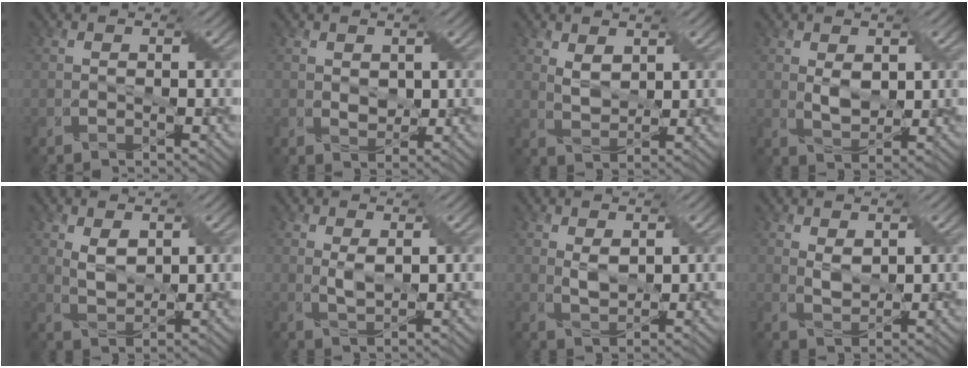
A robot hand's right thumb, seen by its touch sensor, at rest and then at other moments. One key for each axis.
{"total": 2.0, "fx": 0.7, "fy": 1.4, "fz": 1.2, "tx": -0.030, "ty": -0.003, "tz": 0.015}
{"total": 2.8, "fx": 1.5, "fy": 1.5, "fz": 1.8, "tx": -0.046, "ty": -0.006, "tz": 0.033}
{"total": 3.0, "fx": 0.8, "fy": 1.8, "fz": 2.3, "tx": -0.054, "ty": -0.005, "tz": 0.018}
{"total": 3.1, "fx": 1.4, "fy": 1.6, "fz": 2.2, "tx": -0.054, "ty": -0.006, "tz": 0.033}
{"total": 2.1, "fx": 0.7, "fy": 0.6, "fz": 1.9, "tx": -0.046, "ty": -0.004, "tz": 0.017}
{"total": 2.3, "fx": 1.0, "fy": 1.0, "fz": 1.8, "tx": -0.045, "ty": -0.003, "tz": 0.023}
{"total": 2.4, "fx": 1.4, "fy": 1.1, "fz": 1.6, "tx": -0.040, "ty": -0.005, "tz": 0.030}